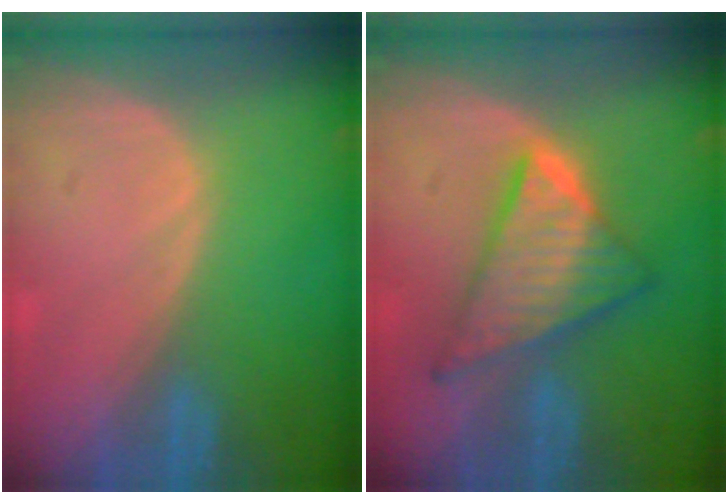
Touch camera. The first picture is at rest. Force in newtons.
{"total": 8.8, "press": 8.8, "slide": 0.6}